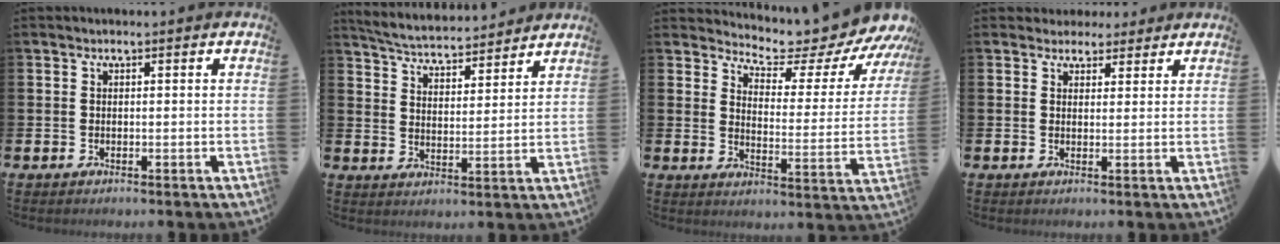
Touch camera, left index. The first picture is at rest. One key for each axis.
{"total": 5.4, "fx": 5.3, "fy": 0.6, "fz": 0.5, "tx": -0.036, "ty": -0.037, "tz": 0.092}
{"total": 5.5, "fx": 5.2, "fy": 1.1, "fz": 1.4, "tx": -0.043, "ty": -0.052, "tz": 0.079}
{"total": 3.2, "fx": 2.8, "fy": 1.5, "fz": -0.3, "tx": 0.015, "ty": -0.012, "tz": 0.047}